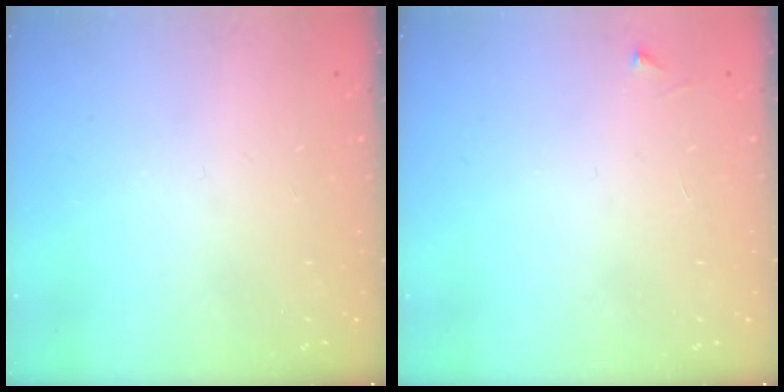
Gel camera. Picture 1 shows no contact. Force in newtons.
{"total": 2.5, "press": 2.5, "slide": 0.3}